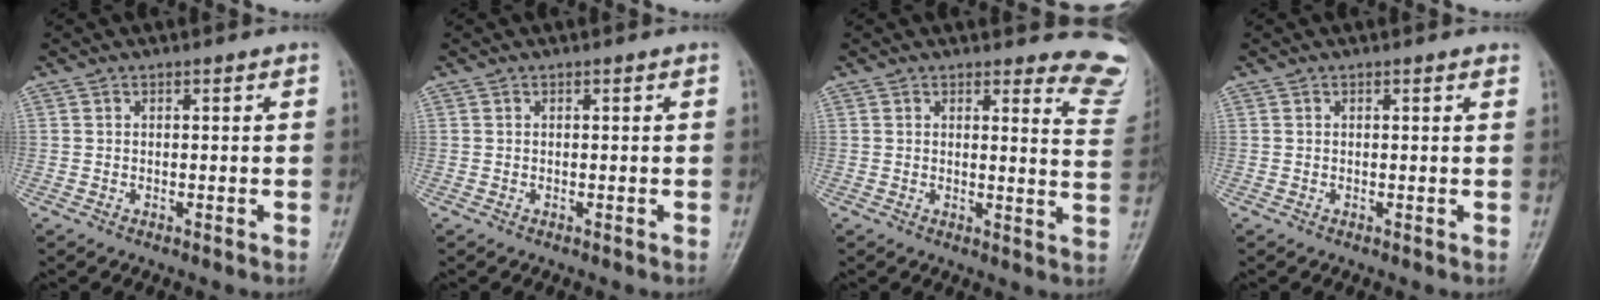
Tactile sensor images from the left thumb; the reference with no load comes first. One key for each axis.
{"total": 0.0}
{"total": 9.6, "fx": 9.3, "fy": 1.9, "fz": 1.2, "tx": 0.028, "ty": -0.107, "tz": 0.069}
{"total": 0.9, "fx": 0.6, "fy": 0.1, "fz": 0.6, "tx": -0.005, "ty": 0.000, "tz": 0.005}